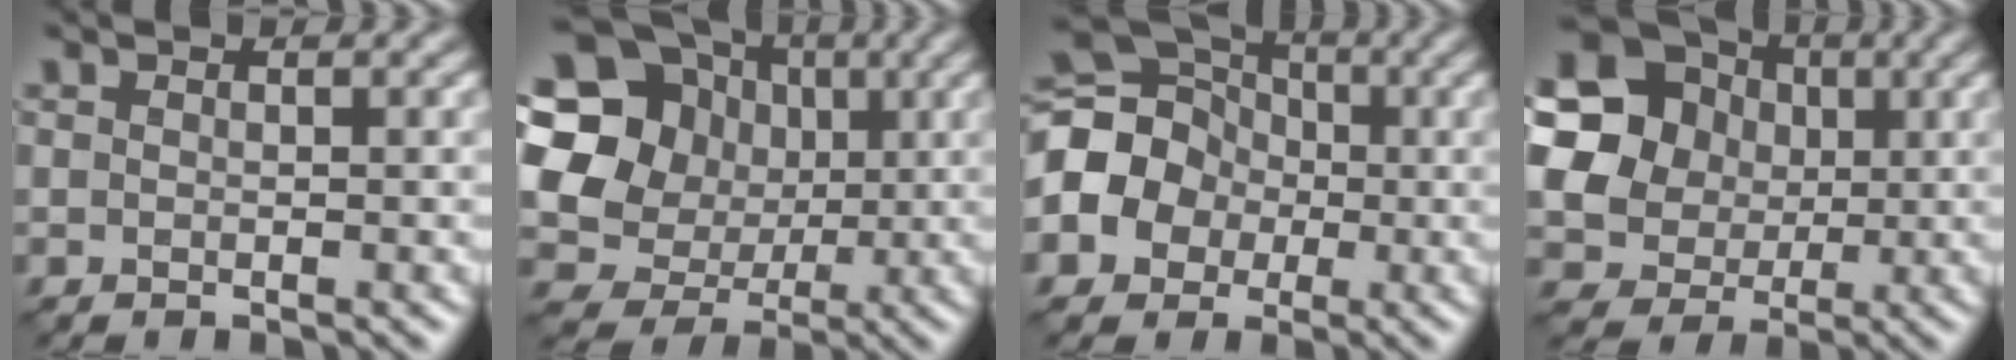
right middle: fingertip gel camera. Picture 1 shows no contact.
{"total": 17.4, "force": [4.4, 15.6, 6.3], "torque": [-0.172, 0.024, 0.070]}
{"total": 10.4, "force": [-1.1, 9.2, 4.7], "torque": [-0.112, 0.016, -0.059]}
{"total": 19.3, "force": [5.7, 17.2, 6.5], "torque": [-0.198, 0.030, 0.079]}